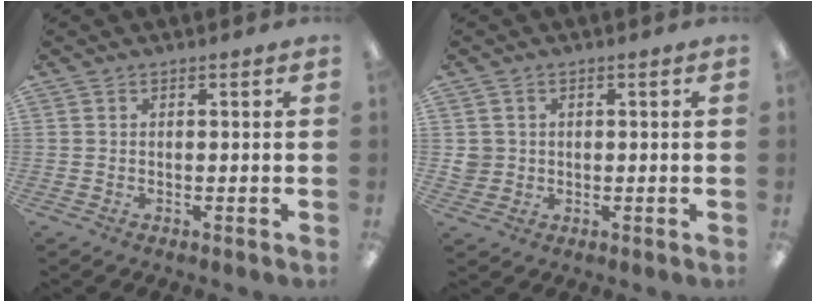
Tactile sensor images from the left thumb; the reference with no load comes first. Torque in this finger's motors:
{"motor_torque": [-0.02, 0.02, 0.13, -0.25, 0.00]}